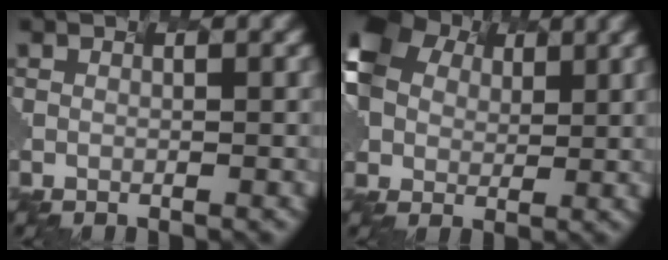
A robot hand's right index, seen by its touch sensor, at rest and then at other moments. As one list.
[{"total": 7.7, "force": [3.1, 6.1, 3.5], "torque": [-0.126, 0.019, 0.058]}]